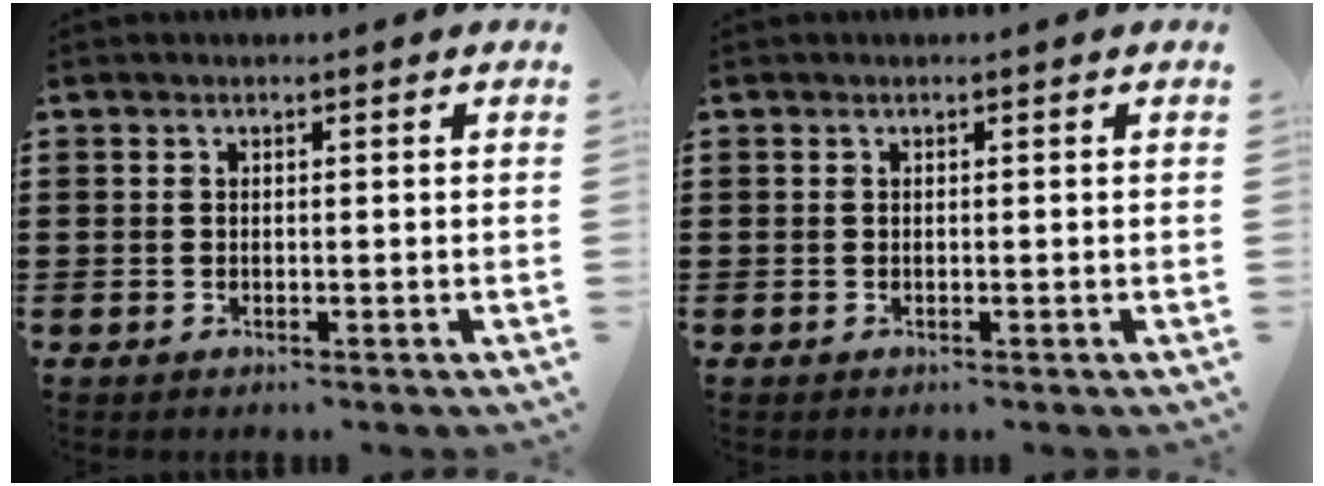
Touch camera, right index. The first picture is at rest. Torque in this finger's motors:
{"motor_torque": [0.29, 0.23, 0.02, 0.01]}